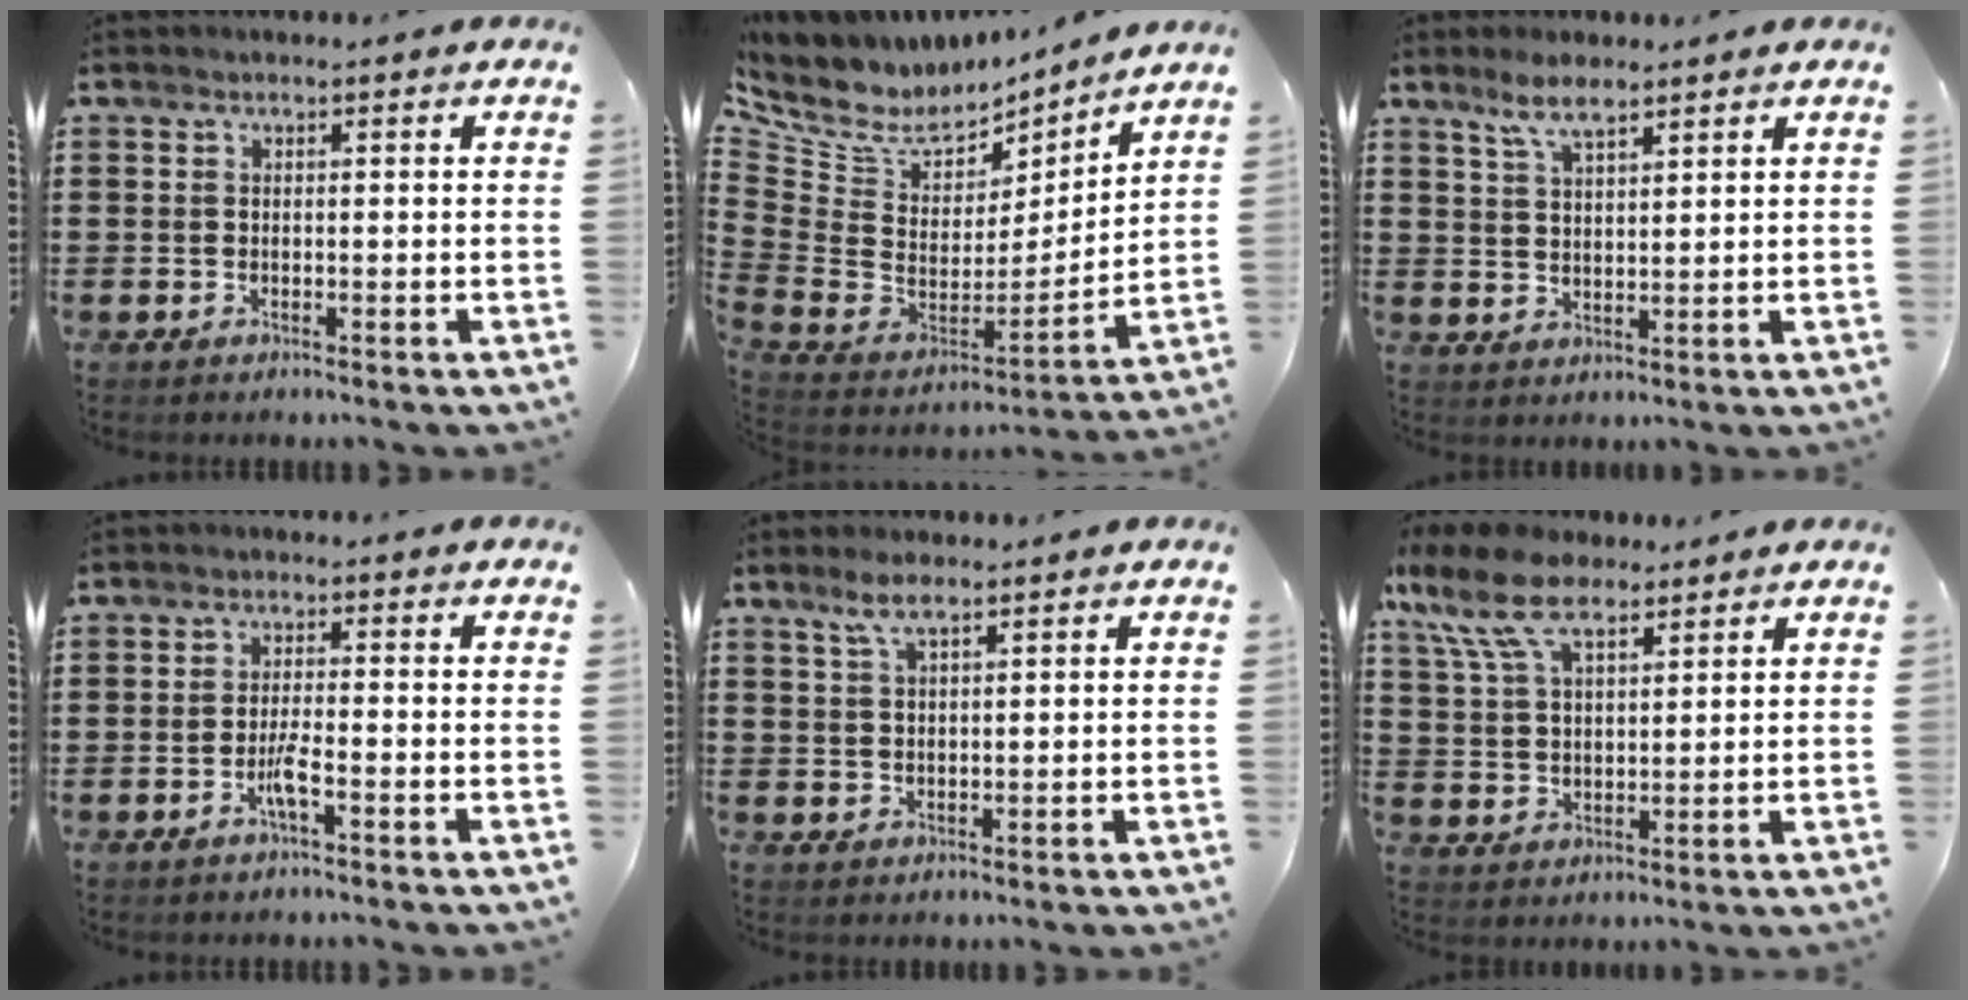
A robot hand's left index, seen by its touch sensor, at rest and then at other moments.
{"total": 5.7, "force": [4.1, 3.7, 1.3], "torque": [-0.059, -0.038, 0.074]}
{"total": 4.6, "force": [3.2, 1.2, 3.0], "torque": [-0.066, 0.003, 0.059]}
{"total": 3.3, "force": [-1.5, 0.2, 2.9], "torque": [-0.058, -0.002, -0.029]}
{"total": 3.5, "force": [2.3, 0.8, 2.6], "torque": [-0.056, 0.004, 0.040]}
{"total": 10.5, "force": [7.2, 4.4, 6.2], "torque": [-0.146, -0.009, 0.134]}